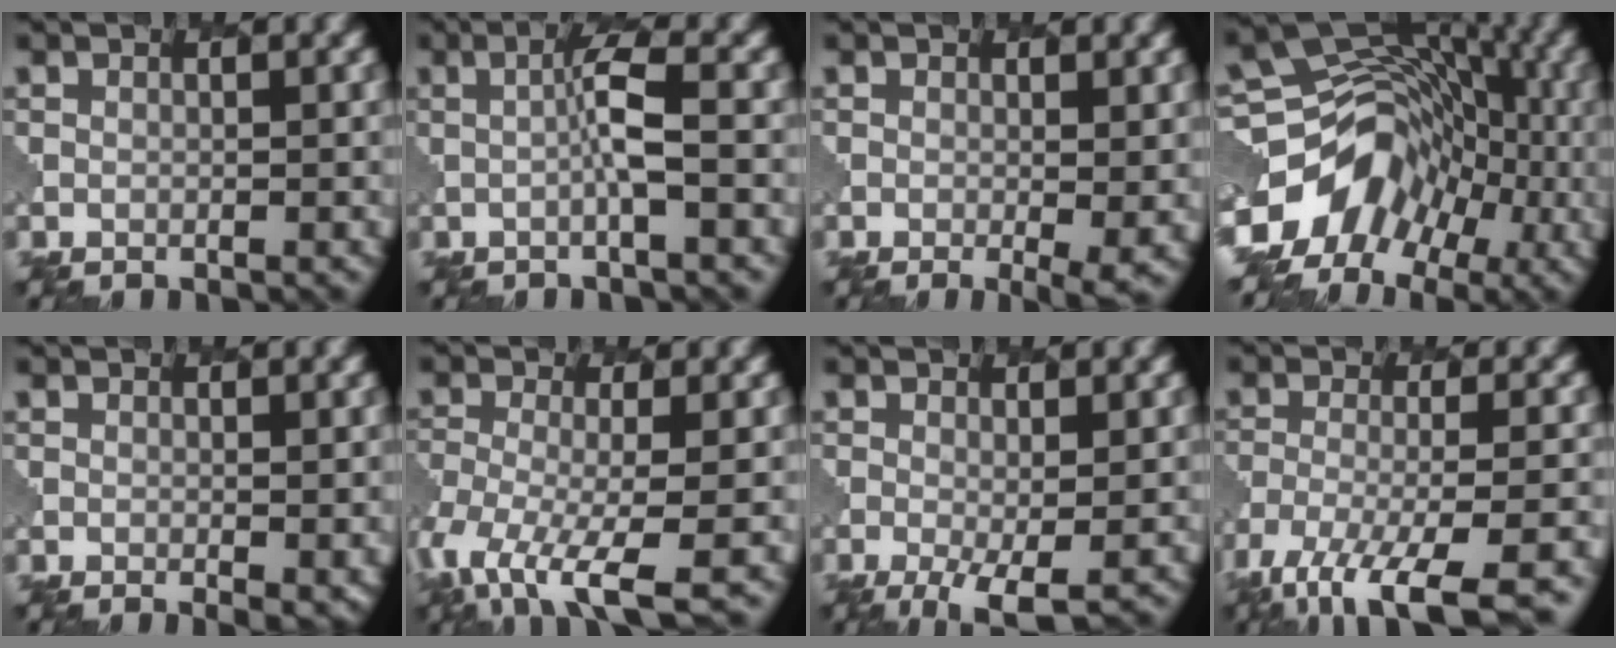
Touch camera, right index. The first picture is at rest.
{"total": 2.8, "force": [-0.1, 0.2, 2.8], "torque": [-0.051, 0.003, -0.006]}
{"total": 2.8, "force": [-0.4, 0.7, 2.7], "torque": [-0.043, -0.014, -0.001]}
{"total": 11.1, "force": [-4.8, 8.4, 5.5], "torque": [-0.087, 0.006, -0.089]}
{"total": 2.3, "force": [-0.2, 0.7, 2.1], "torque": [-0.031, -0.011, 0.002]}
{"total": 7.4, "force": [-4.0, 2.7, 5.6], "torque": [-0.113, -0.019, -0.077]}
{"total": 3.6, "force": [-1.1, 1.1, 3.2], "torque": [-0.062, -0.012, -0.017]}
{"total": 9.8, "force": [-7.4, 2.3, 6.1], "torque": [-0.108, -0.024, -0.121]}